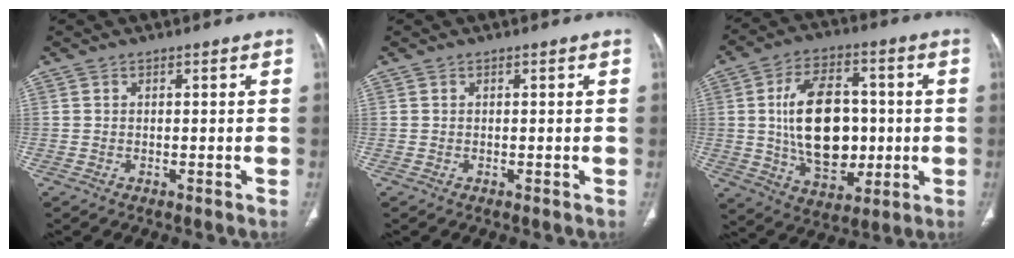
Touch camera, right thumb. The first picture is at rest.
{"total": 0.0}
{"total": 17.9, "force": [0.3, 11.4, 13.9], "torque": [-0.199, 0.005, 0.016]}